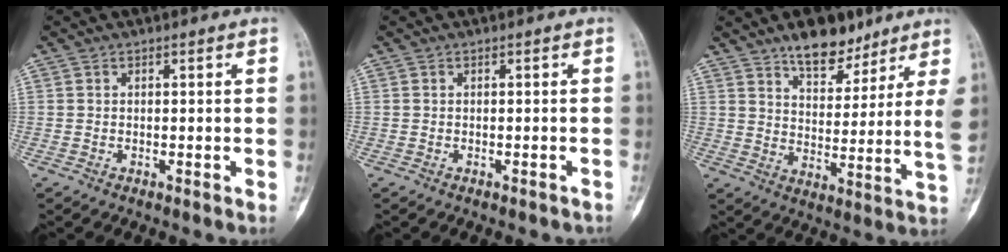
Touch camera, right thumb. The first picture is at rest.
{"total": 1.5, "force": [-1.2, 0.7, 0.6], "torque": [-0.014, 0.012, -0.011]}
{"total": 12.4, "force": [9.0, 4.1, 7.4], "torque": [-0.081, -0.065, 0.140]}